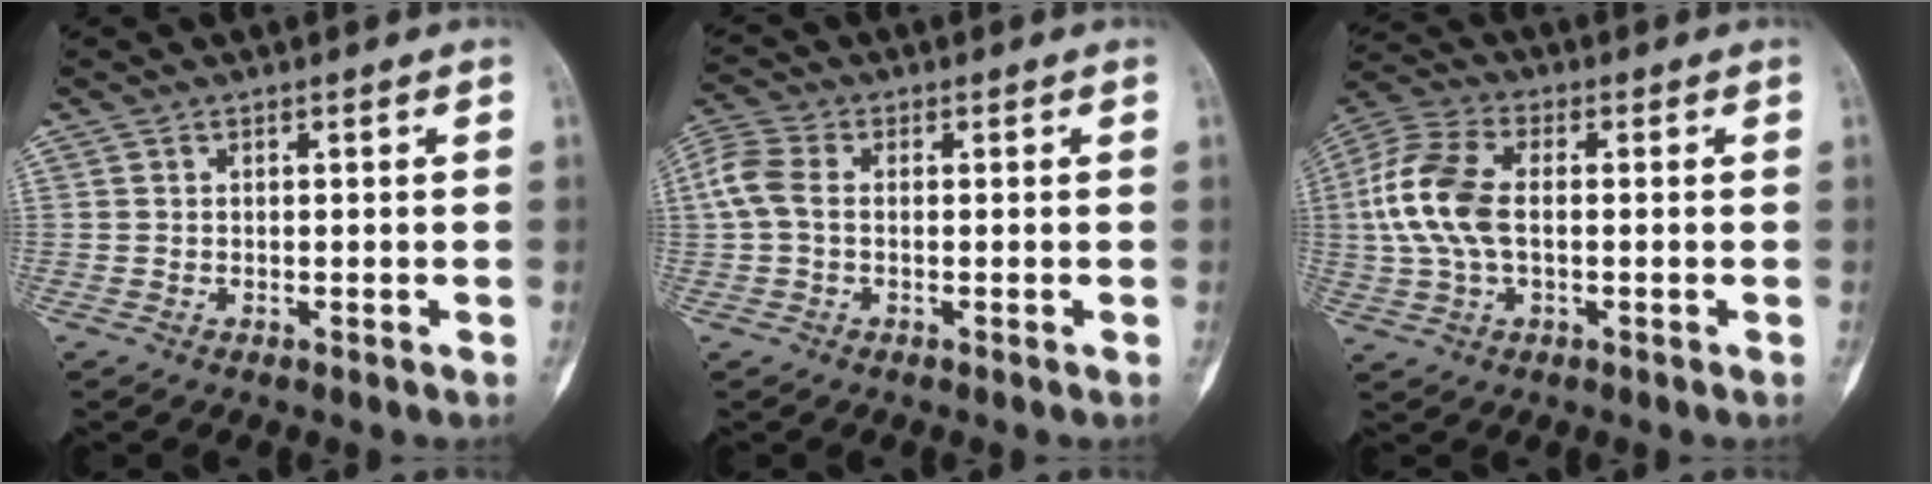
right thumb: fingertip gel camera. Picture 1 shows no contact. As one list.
[{"total": 6.1, "force": [0.2, 4.1, 4.6], "torque": [-0.118, 0.017, -0.002]}, {"total": 12.3, "force": [0.3, 7.0, 10.2], "torque": [-0.229, 0.021, 0.002]}]